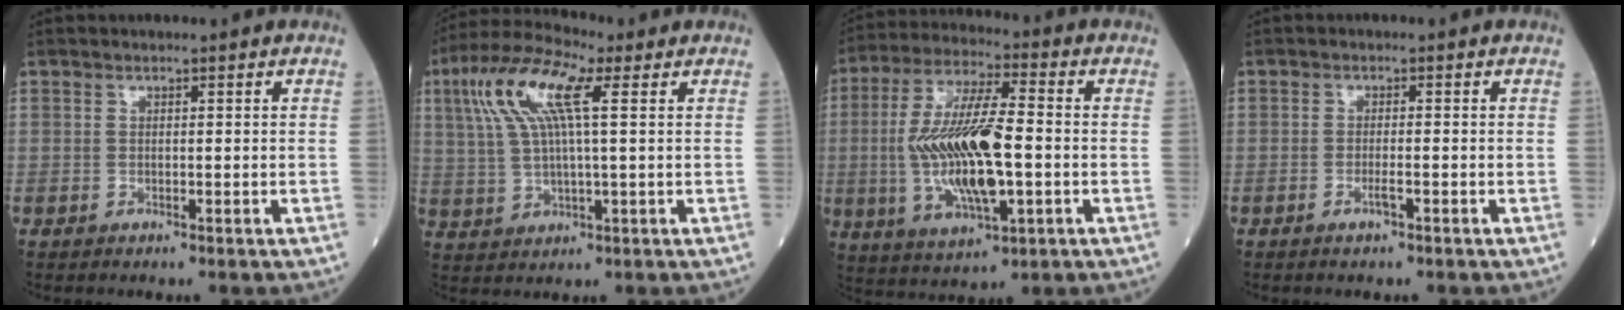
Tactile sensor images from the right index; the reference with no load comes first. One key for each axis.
{"total": 11.3, "fx": 3.9, "fy": 2.2, "fz": 10.4, "tx": -0.226, "ty": 0.027, "tz": 0.074}
{"total": 15.7, "fx": -1.7, "fy": 3.8, "fz": 15.2, "tx": -0.309, "ty": -0.001, "tz": -0.025}
{"total": 1.5, "fx": -0.8, "fy": 0.1, "fz": 1.3, "tx": -0.028, "ty": -0.001, "tz": -0.013}